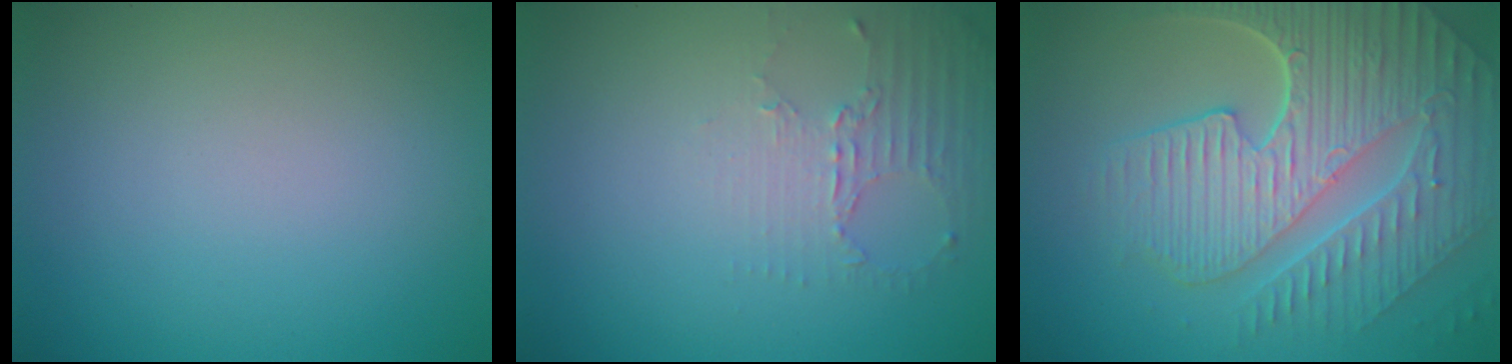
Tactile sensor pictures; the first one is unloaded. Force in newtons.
{"total": 2.2, "press": 1.7, "slide": 1.5}
{"total": 9.5, "press": 6.4, "slide": 7.1}